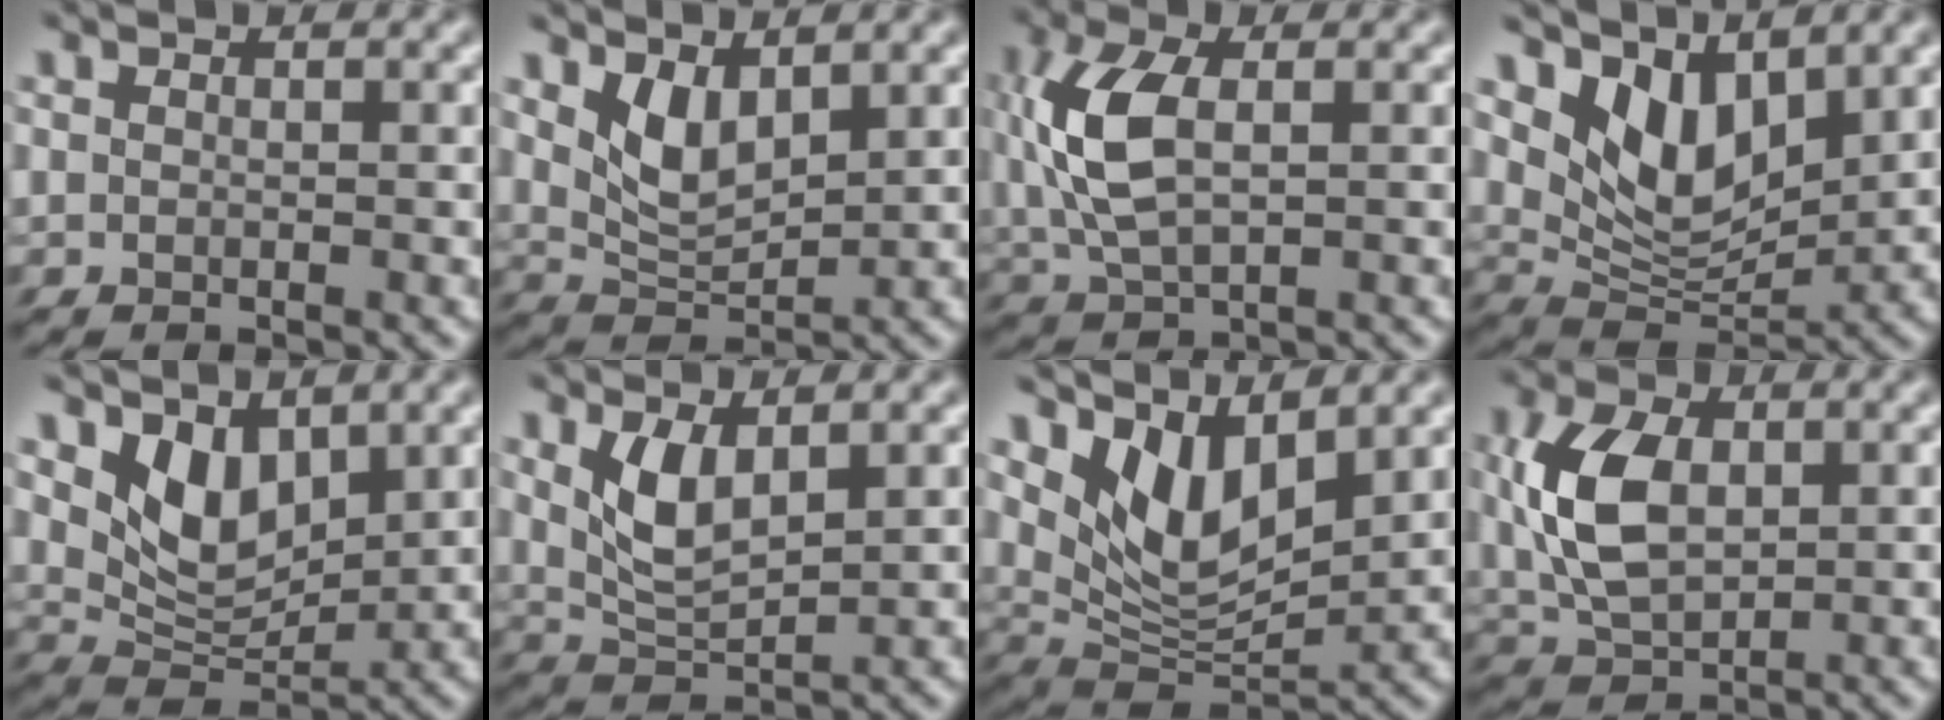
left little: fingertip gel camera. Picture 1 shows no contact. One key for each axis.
{"total": 3.6, "fx": 1.5, "fy": 1.3, "fz": 3.0, "tx": -0.059, "ty": -0.007, "tz": 0.028}
{"total": 6.4, "fx": 0.2, "fy": 3.1, "fz": 5.6, "tx": -0.129, "ty": 0.012, "tz": -0.003}
{"total": 6.2, "fx": 3.3, "fy": 2.7, "fz": 4.5, "tx": -0.085, "ty": -0.011, "tz": 0.051}
{"total": 4.5, "fx": 2.0, "fy": 2.2, "fz": 3.4, "tx": -0.061, "ty": -0.015, "tz": 0.030}
{"total": 3.6, "fx": 1.3, "fy": 1.0, "fz": 3.2, "tx": -0.067, "ty": -0.004, "tz": 0.024}
{"total": 6.8, "fx": 3.5, "fy": 2.5, "fz": 5.3, "tx": -0.101, "ty": -0.011, "tz": 0.063}
{"total": 6.3, "fx": 0.3, "fy": 3.6, "fz": 5.1, "tx": -0.111, "ty": 0.010, "tz": -0.003}